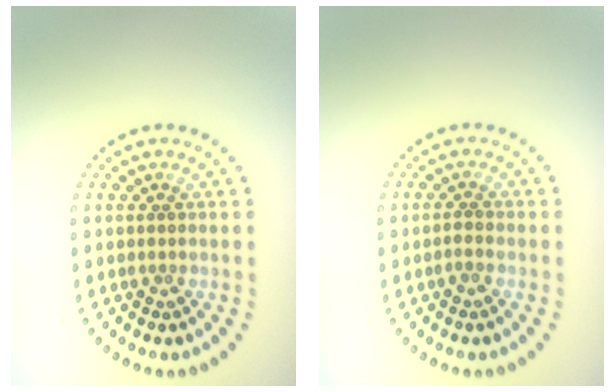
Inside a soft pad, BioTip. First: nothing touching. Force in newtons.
{"total": 0.5, "press": 0.4, "slide": 0.3}